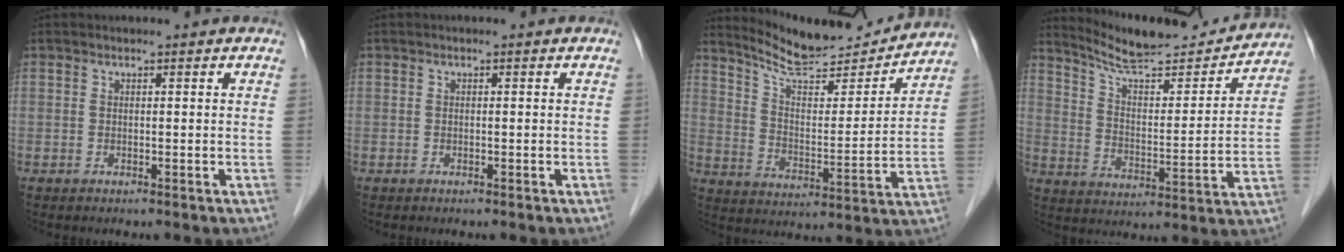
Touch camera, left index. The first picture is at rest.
{"total": 0.0}
{"total": 15.3, "force": [14.7, 1.4, 4.0], "torque": [-0.069, -0.015, 0.228]}
{"total": 17.4, "force": [16.6, 1.6, 5.2], "torque": [-0.084, -0.022, 0.245]}